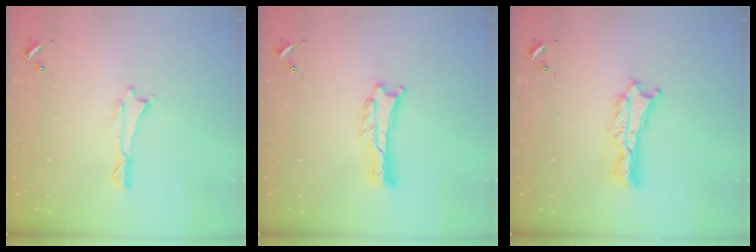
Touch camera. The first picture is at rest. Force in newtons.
{"total": 1.0, "press": 1.0, "slide": 0.2}
{"total": 2.7, "press": 2.6, "slide": 0.3}